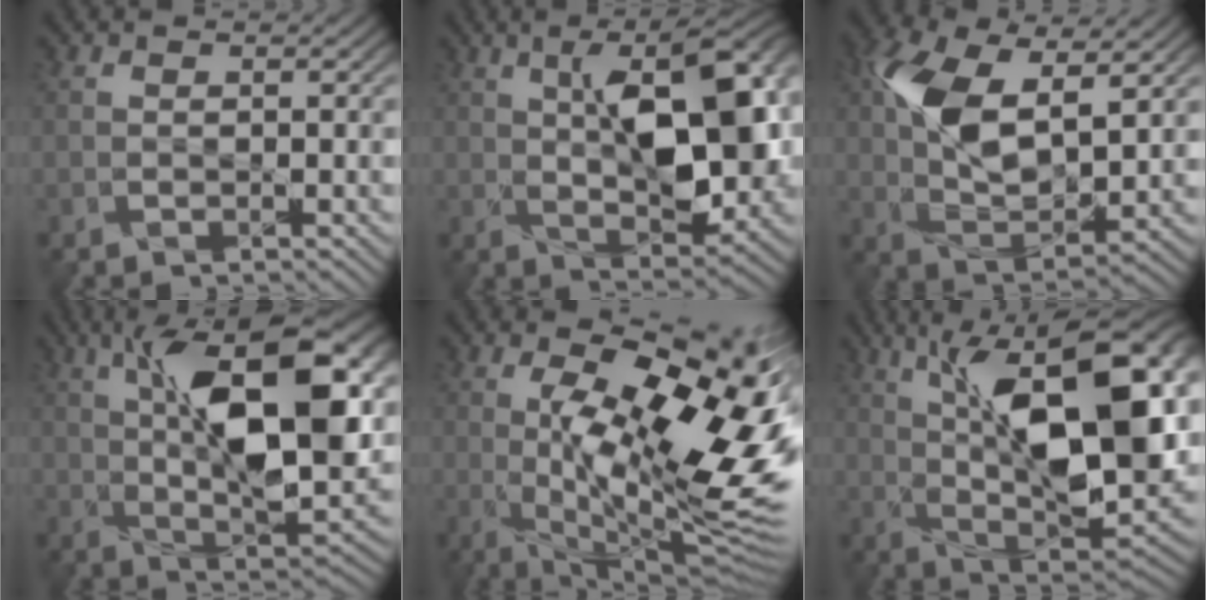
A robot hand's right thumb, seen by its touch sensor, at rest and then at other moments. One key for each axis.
{"total": 11.7, "fx": 1.7, "fy": 5.1, "fz": 10.4, "tx": -0.160, "ty": 0.004, "tz": 0.038}
{"total": 10.0, "fx": 3.4, "fy": 5.0, "fz": 8.0, "tx": -0.182, "ty": -0.001, "tz": 0.067}
{"total": 14.2, "fx": 3.0, "fy": 5.8, "fz": 12.6, "tx": -0.196, "ty": 0.003, "tz": 0.050}
{"total": 18.3, "fx": 0.8, "fy": 7.8, "fz": 16.5, "tx": -0.256, "ty": -0.014, "tz": 0.013}
{"total": 17.6, "fx": 4.0, "fy": 7.6, "fz": 15.3, "tx": -0.235, "ty": 0.021, "tz": 0.068}